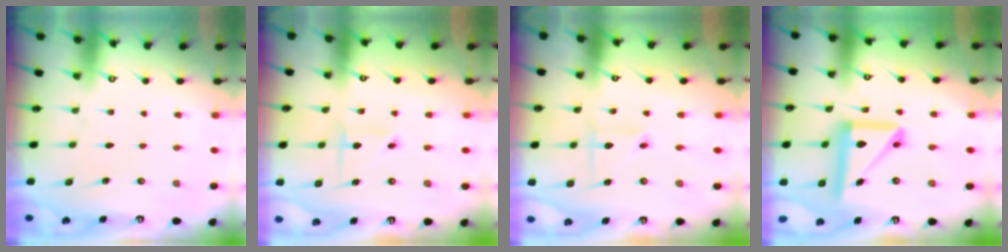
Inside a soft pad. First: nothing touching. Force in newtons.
{"total": 2.6, "press": 2.6, "slide": 0.3}
{"total": 2.5, "press": 2.3, "slide": 1.1}
{"total": 14.8, "press": 14.6, "slide": 2.1}